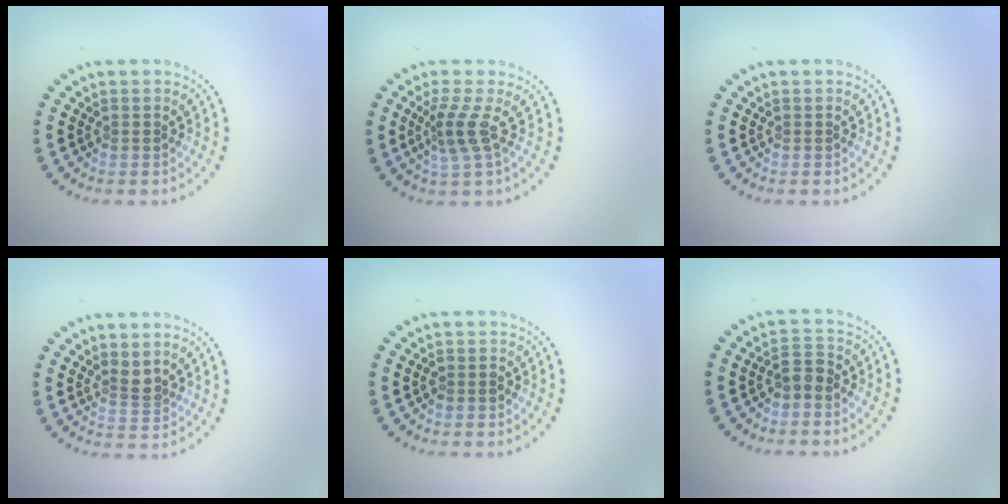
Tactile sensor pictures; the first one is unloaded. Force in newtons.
{"total": 2.6, "press": 1.8, "slide": 1.8}
{"total": 0.0}
{"total": 1.7, "press": 1.3, "slide": 1.0}
{"total": 1.1, "press": 1.0, "slide": 0.4}
{"total": 1.7, "press": 1.6, "slide": 0.7}